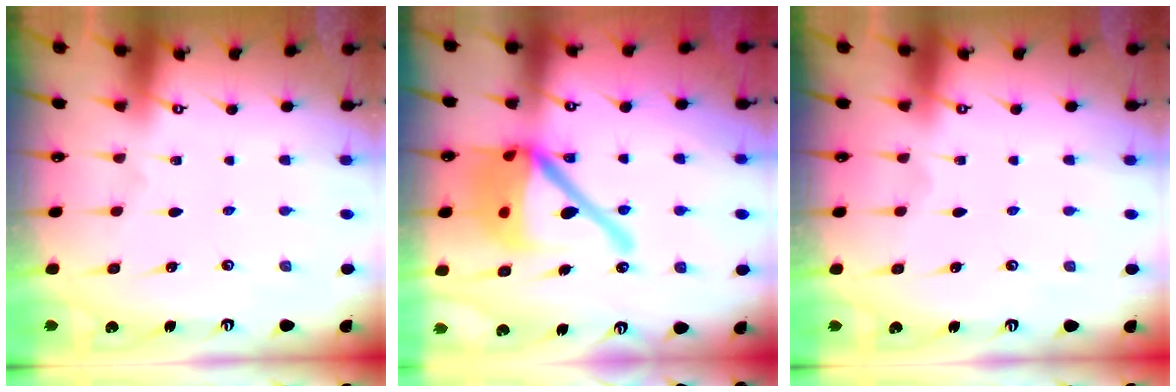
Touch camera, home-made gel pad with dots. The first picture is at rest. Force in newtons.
{"total": 18.8, "press": 18.5, "slide": 3.3}
{"total": 0.0}